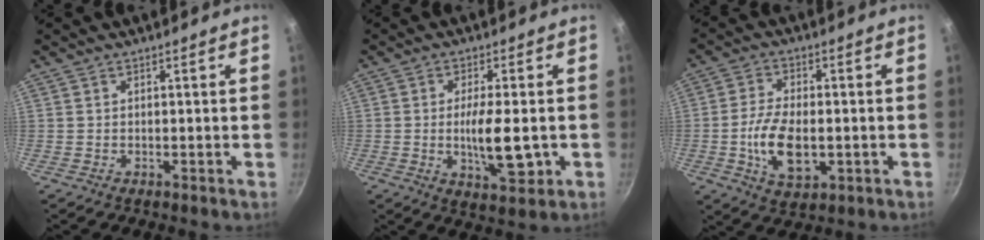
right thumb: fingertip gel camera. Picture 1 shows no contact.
{"total": 9.7, "force": [-1.4, 3.1, 9.1], "torque": [-0.143, -0.004, -0.019]}
{"total": 10.7, "force": [-1.8, 5.8, 8.8], "torque": [-0.164, 0.004, -0.031]}